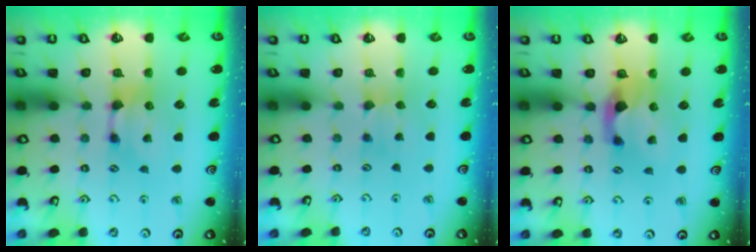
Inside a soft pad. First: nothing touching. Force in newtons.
{"total": 2.9, "press": 2.9, "slide": 0.3}
{"total": 2.2, "press": 1.9, "slide": 1.2}